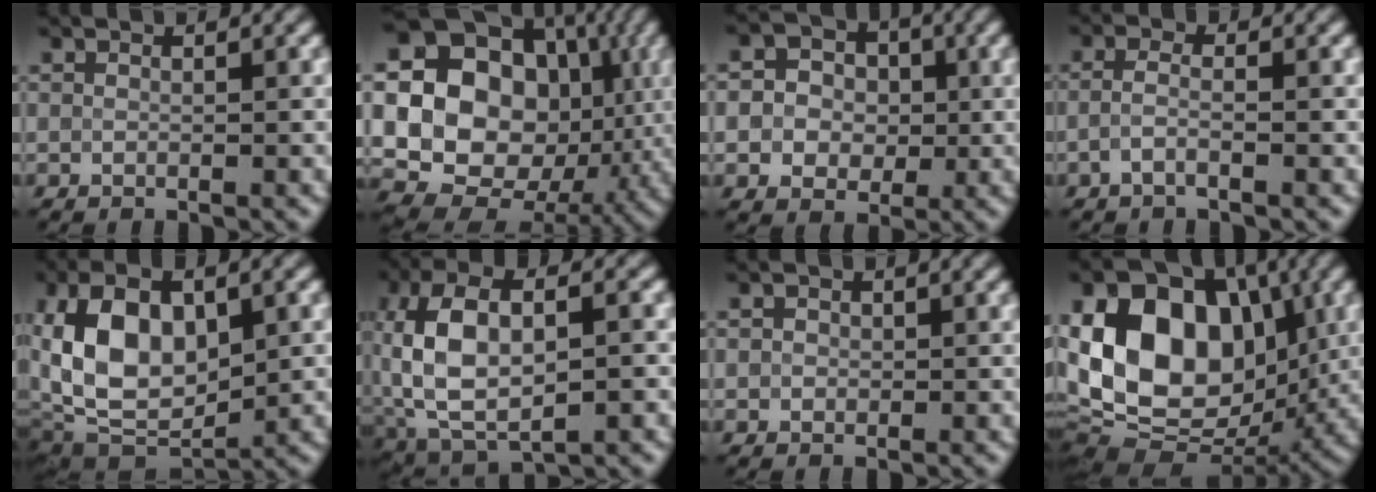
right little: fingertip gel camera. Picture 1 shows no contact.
{"total": 20.8, "force": [2.0, 17.9, 10.4], "torque": [-0.200, 0.017, 0.022]}
{"total": 4.1, "force": [-0.2, 3.7, 1.7], "torque": [-0.009, 0.005, -0.015]}
{"total": 1.5, "force": [-0.8, 0.2, 1.2], "torque": [-0.028, 0.007, -0.022]}
{"total": 12.2, "force": [0.6, 8.0, 9.2], "torque": [-0.162, -0.001, 0.017]}
{"total": 9.9, "force": [-0.5, 5.4, 8.3], "torque": [-0.173, 0.004, -0.015]}
{"total": 0.8, "force": [0.0, 0.8, 0.1], "torque": [0.005, 0.001, -0.002]}
{"total": 15.2, "force": [0.6, 10.9, 10.6], "torque": [-0.200, 0.021, -0.002]}